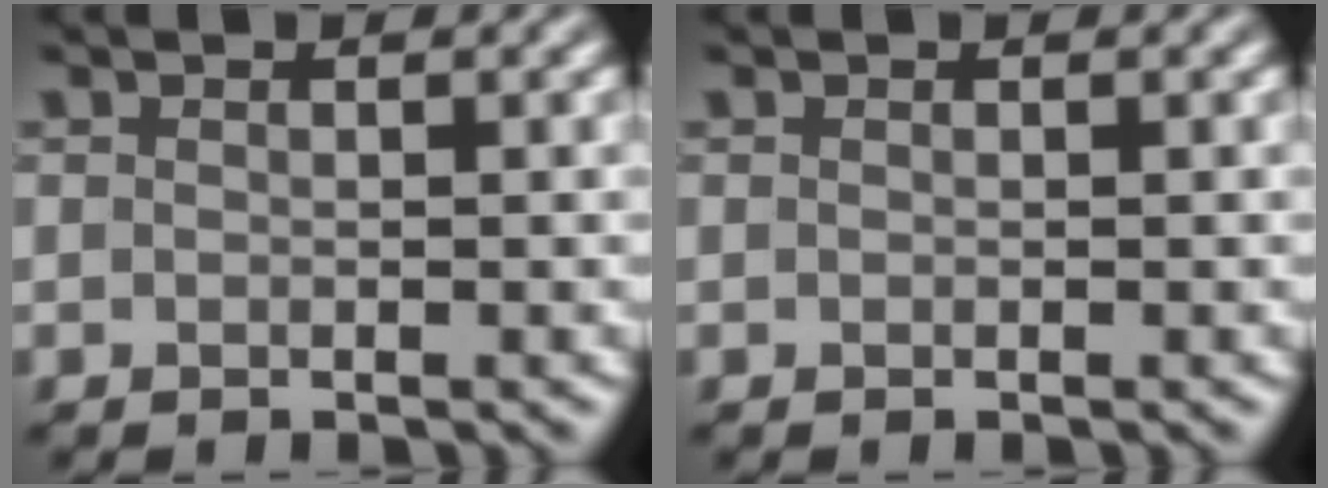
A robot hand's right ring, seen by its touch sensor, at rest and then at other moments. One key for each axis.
{"total": 0.0}